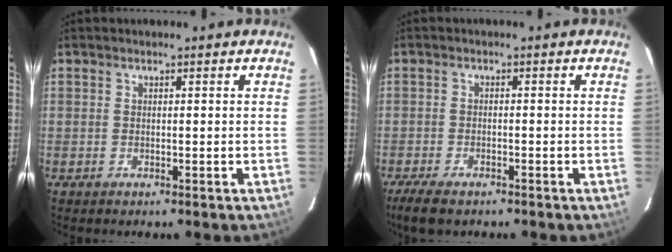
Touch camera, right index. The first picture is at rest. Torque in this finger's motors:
{"motor_torque": [0.13, -0.01, 0.04, 0.04]}